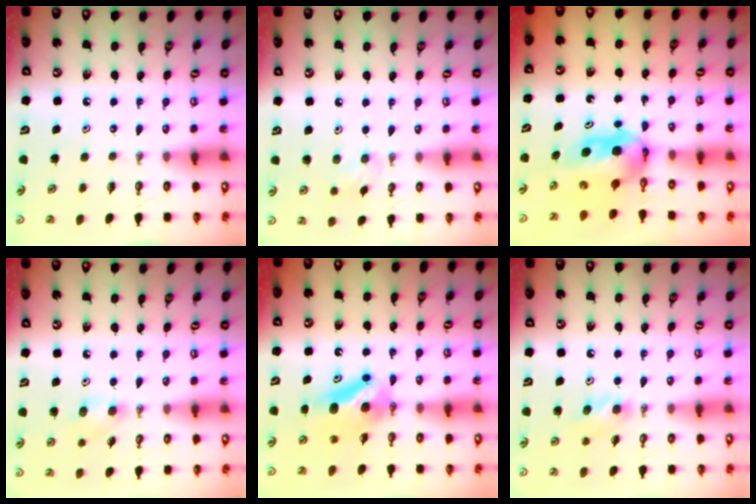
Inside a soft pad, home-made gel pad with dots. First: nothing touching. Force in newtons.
{"total": 6.7, "press": 6.7, "slide": 0.9}
{"total": 5.6, "press": 5.4, "slide": 1.7}
{"total": 6.7, "press": 6.5, "slide": 1.3}
{"total": 6.8, "press": 6.3, "slide": 2.5}
{"total": 7.5, "press": 6.6, "slide": 3.5}